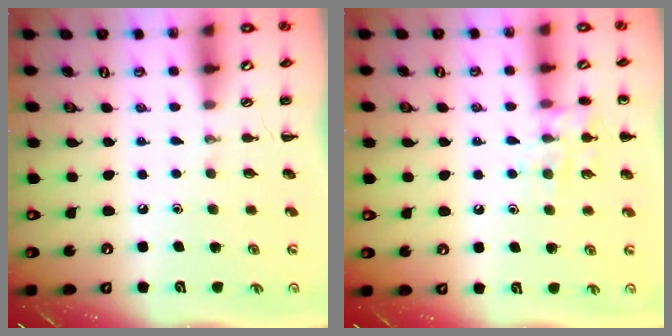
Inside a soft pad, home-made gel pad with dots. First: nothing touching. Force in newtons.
{"total": 10.2, "press": 10.1, "slide": 1.4}